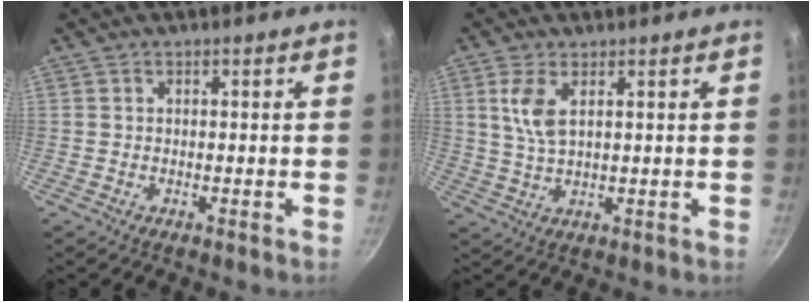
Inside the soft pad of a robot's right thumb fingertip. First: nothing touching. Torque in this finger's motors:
{"motor_torque": [0.22, 0.26, 0.55, 0.76, 0.05]}